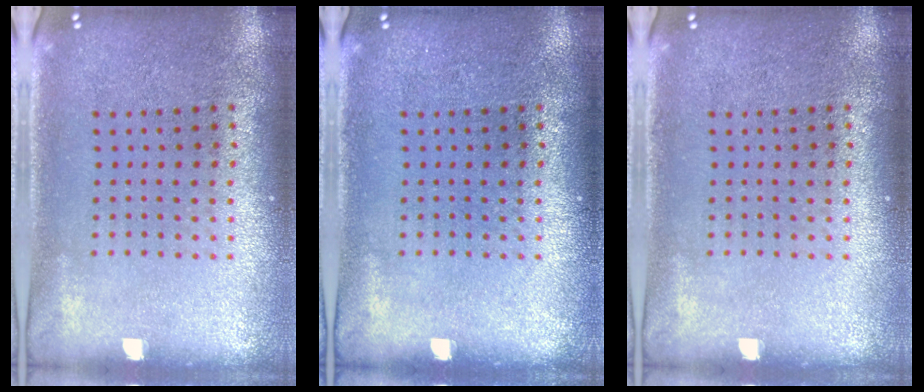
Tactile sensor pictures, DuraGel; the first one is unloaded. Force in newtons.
{"total": 0.0}
{"total": 0.0}